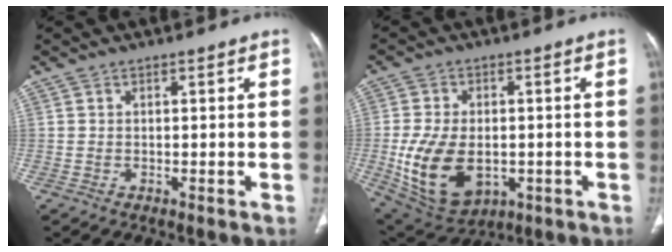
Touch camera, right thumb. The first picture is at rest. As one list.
[{"total": 15.2, "force": [-2.8, 9.8, 11.3], "torque": [-0.197, -0.003, -0.022]}]